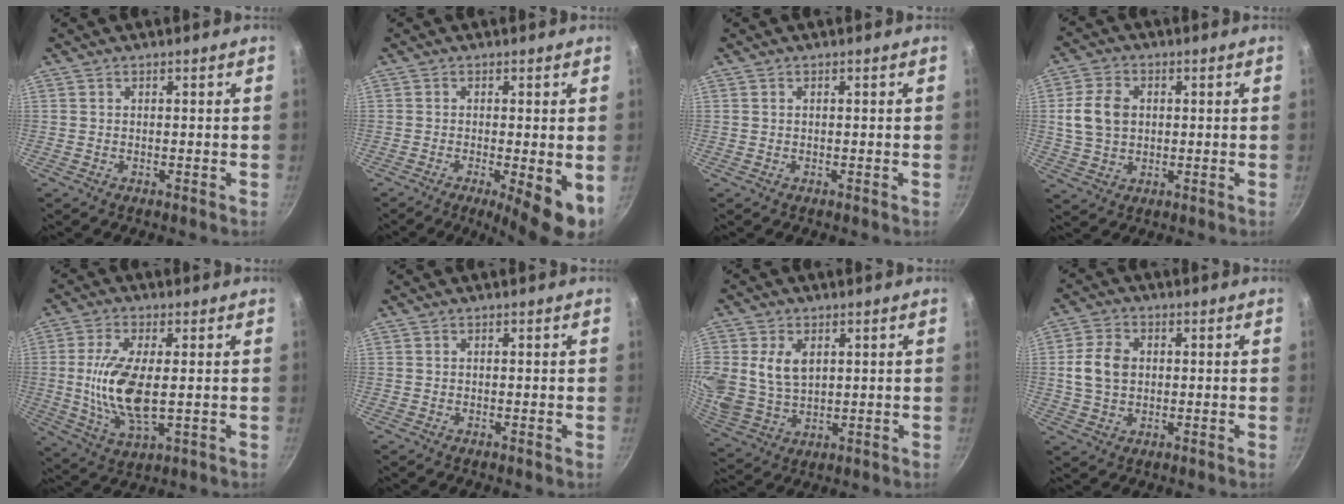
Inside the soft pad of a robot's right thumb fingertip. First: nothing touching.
{"total": 8.5, "force": [-2.2, 2.1, 7.9], "torque": [-0.105, -0.006, -0.025]}
{"total": 0.0}
{"total": 8.4, "force": [1.1, 6.3, 5.4], "torque": [-0.092, 0.008, 0.019]}
{"total": 12.4, "force": [0.3, 5.2, 11.3], "torque": [-0.226, -0.010, 0.007]}
{"total": 0.0}
{"total": 10.6, "force": [2.7, 7.4, 7.0], "torque": [-0.129, -0.019, 0.061]}
{"total": 7.4, "force": [0.6, 5.6, 4.9], "torque": [-0.082, 0.009, 0.007]}